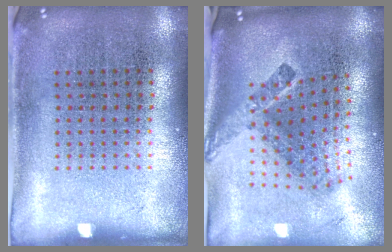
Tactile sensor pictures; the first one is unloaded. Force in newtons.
{"total": 2.4, "press": 1.5, "slide": 1.9}